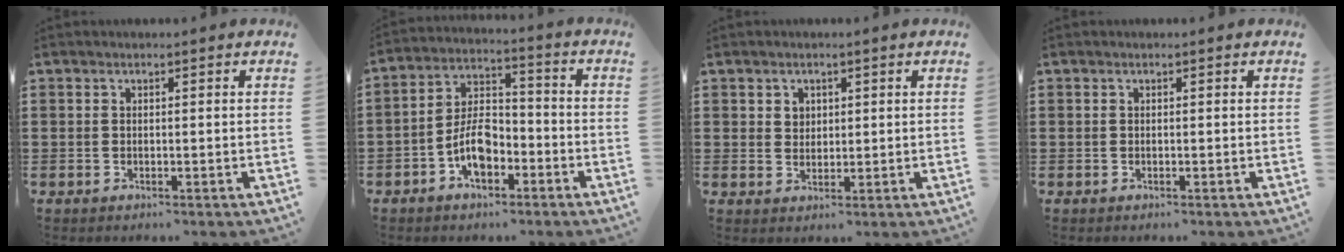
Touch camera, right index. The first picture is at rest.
{"total": 7.5, "force": [-3.5, 4.1, 5.3], "torque": [-0.115, 0.012, -0.070]}
{"total": 2.1, "force": [1.0, 1.7, 0.4], "torque": [-0.014, 0.009, 0.019]}
{"total": 0.0}